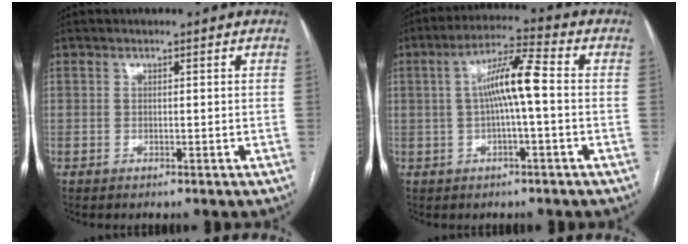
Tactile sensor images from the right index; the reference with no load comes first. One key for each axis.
{"total": 8.2, "fx": 0.3, "fy": 0.7, "fz": 8.2, "tx": -0.150, "ty": 0.019, "tz": 0.001}